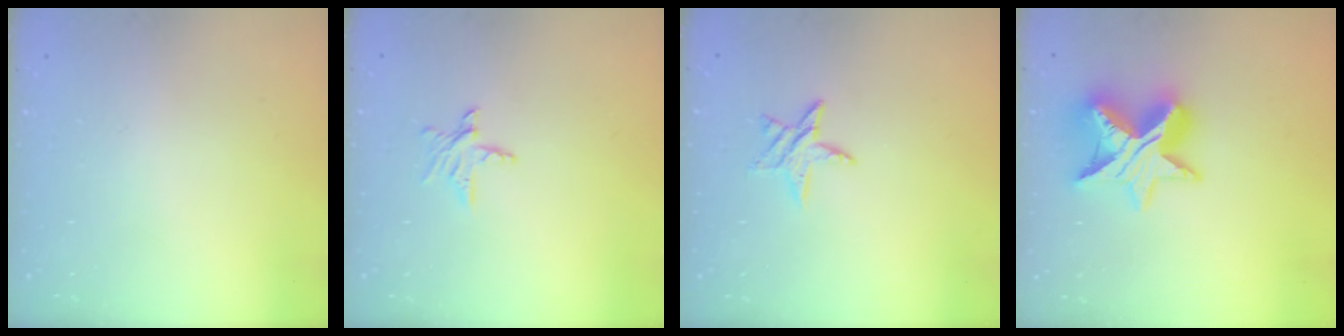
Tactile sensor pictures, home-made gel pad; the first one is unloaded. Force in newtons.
{"total": 5.4, "press": 5.4, "slide": 0.4}
{"total": 7.2, "press": 7.1, "slide": 0.7}
{"total": 14.0, "press": 13.9, "slide": 1.0}